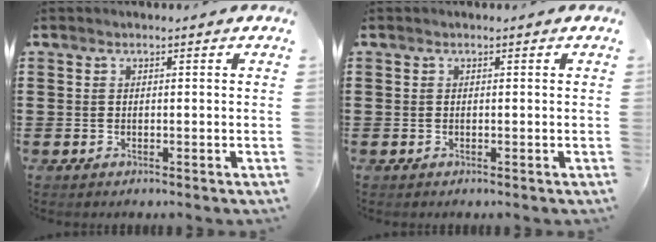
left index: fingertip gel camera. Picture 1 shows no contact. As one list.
[{"total": 0.0}]